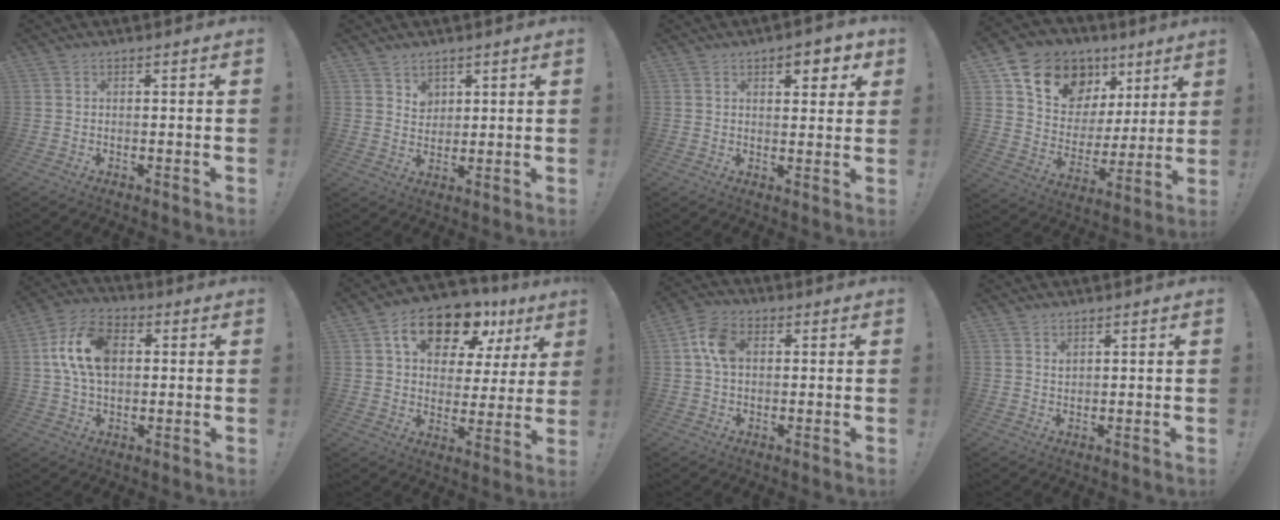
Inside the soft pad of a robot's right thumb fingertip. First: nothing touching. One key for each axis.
{"total": 4.2, "fx": 2.8, "fy": 3.0, "fz": 0.8, "tx": -0.007, "ty": -0.020, "tz": 0.051}
{"total": 5.8, "fx": 3.2, "fy": 2.6, "fz": 4.1, "tx": -0.042, "ty": -0.012, "tz": 0.048}
{"total": 14.9, "fx": 9.5, "fy": 10.1, "fz": 5.5, "tx": -0.095, "ty": -0.058, "tz": 0.183}
{"total": 14.3, "fx": 2.5, "fy": 9.4, "fz": 10.4, "tx": -0.192, "ty": 0.013, "tz": 0.048}
{"total": 16.5, "fx": 9.7, "fy": 9.0, "fz": 9.9, "tx": -0.156, "ty": -0.056, "tz": 0.168}
{"total": 8.5, "fx": 1.4, "fy": 5.8, "fz": 6.0, "tx": -0.111, "ty": 0.009, "tz": 0.027}
{"total": 1.3, "fx": 1.0, "fy": 0.5, "fz": 0.7, "tx": -0.009, "ty": -0.003, "tz": 0.018}